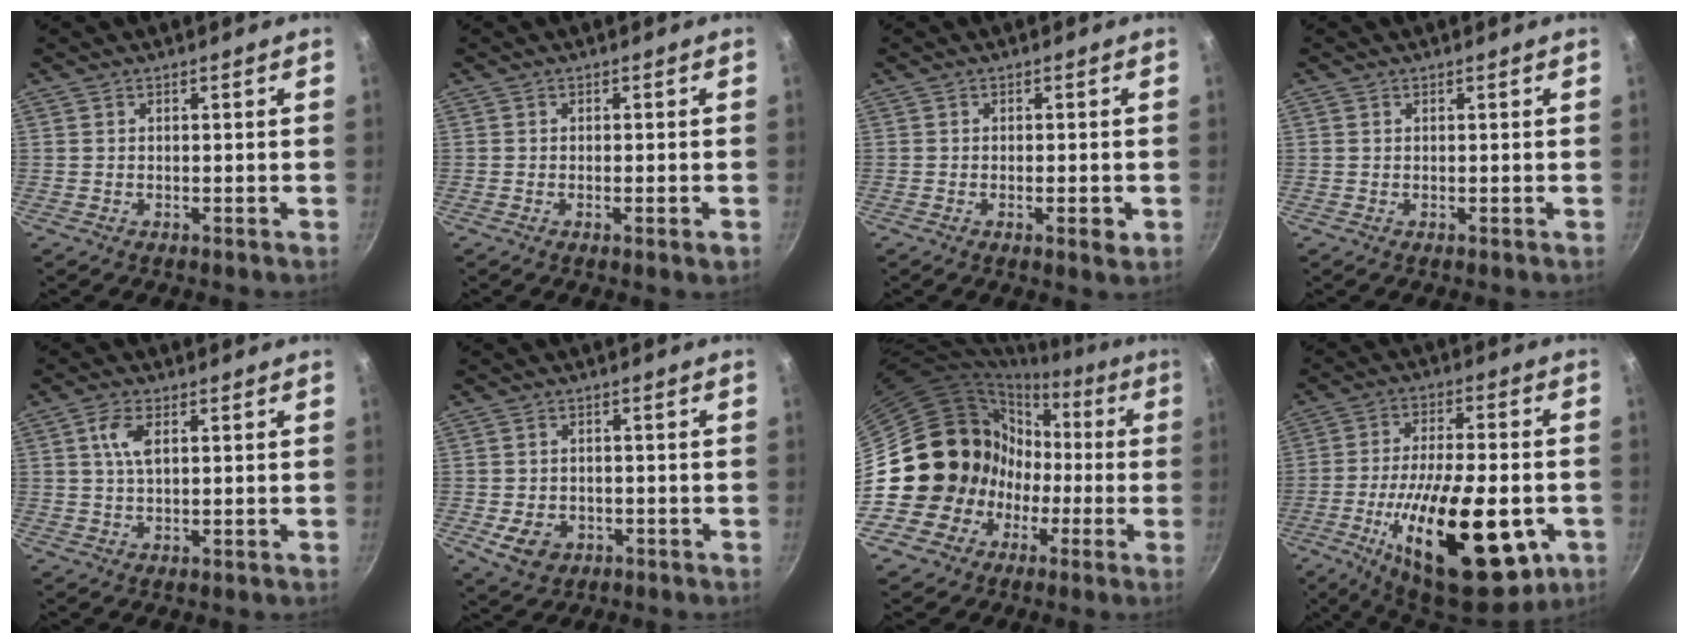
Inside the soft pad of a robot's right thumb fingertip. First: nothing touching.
{"total": 1.8, "force": [-0.7, 0.3, 1.7], "torque": [-0.034, 0.000, -0.014]}
{"total": 3.0, "force": [-0.9, 1.0, 2.7], "torque": [-0.043, 0.001, -0.015]}
{"total": 0.0}
{"total": 4.7, "force": [1.3, 2.2, 3.9], "torque": [-0.079, 0.006, 0.025]}
{"total": 6.0, "force": [-2.0, 4.6, 3.3], "torque": [-0.045, 0.009, -0.023]}
{"total": 15.1, "force": [-1.9, 14.3, 4.5], "torque": [-0.028, 0.060, -0.019]}
{"total": 28.3, "force": [-8.9, 11.8, 24.2], "torque": [-0.364, 0.011, -0.128]}